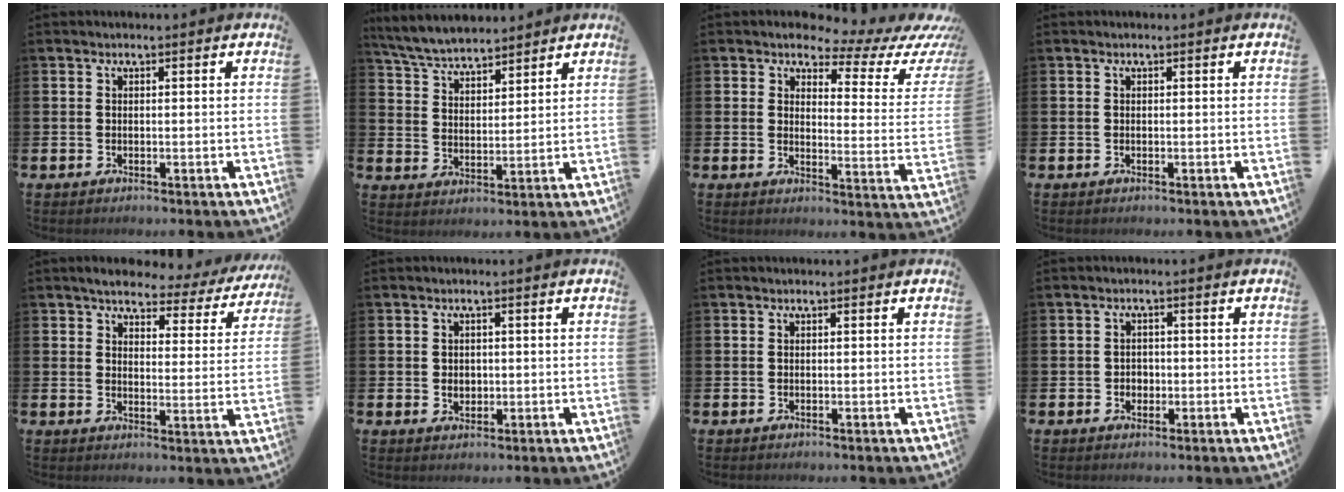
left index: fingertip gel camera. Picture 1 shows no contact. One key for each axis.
{"total": 5.9, "fx": 5.7, "fy": 1.1, "fz": 1.0, "tx": -0.046, "ty": -0.025, "tz": 0.103}
{"total": 4.1, "fx": 3.3, "fy": 1.8, "fz": 1.6, "tx": -0.034, "ty": -0.033, "tz": 0.042}
{"total": 0.0}
{"total": 4.1, "fx": 3.7, "fy": 1.3, "fz": 1.2, "tx": -0.032, "ty": -0.027, "tz": 0.055}
{"total": 1.6, "fx": 0.2, "fy": 1.4, "fz": 0.8, "tx": -0.004, "ty": 0.005, "tz": -0.001}
{"total": 0.0}
{"total": 1.7, "fx": -0.3, "fy": 1.6, "fz": 0.6, "tx": -0.002, "ty": 0.003, "tz": -0.012}